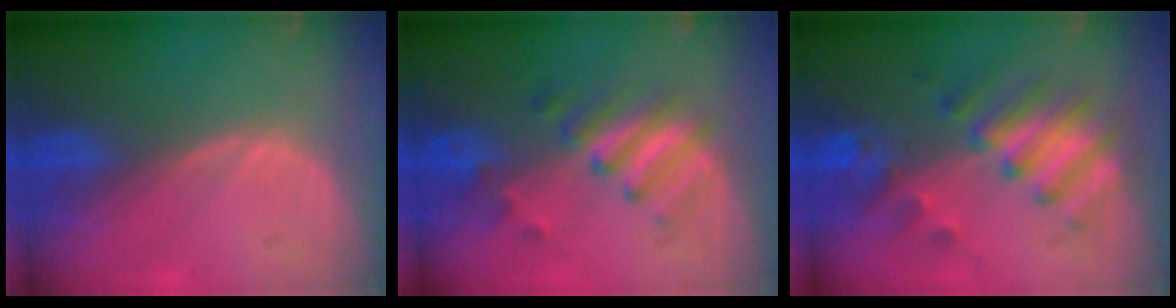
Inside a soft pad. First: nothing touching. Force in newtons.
{"total": 5.4, "press": 5.3, "slide": 1.0}
{"total": 7.2, "press": 7.0, "slide": 1.4}